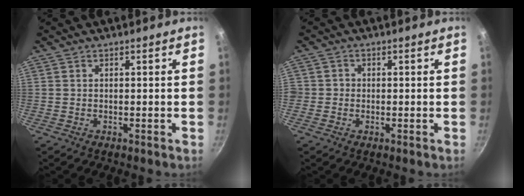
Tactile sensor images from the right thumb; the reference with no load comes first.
{"total": 1.8, "force": [-0.4, 1.8, 0.3], "torque": [0.006, 0.006, -0.010]}